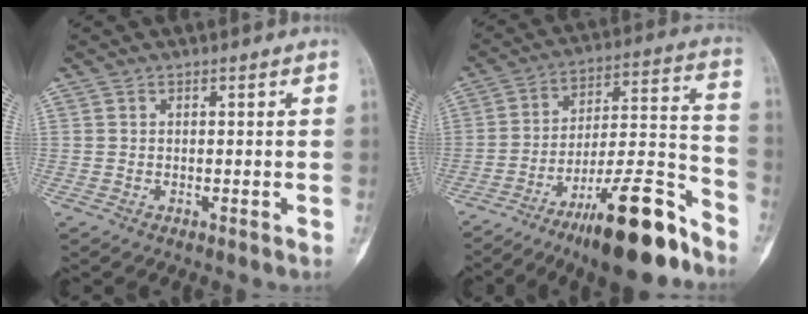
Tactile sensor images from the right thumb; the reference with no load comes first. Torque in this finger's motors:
{"motor_torque": [2.88, 1.20, 1.30, -1.47, 0.57]}